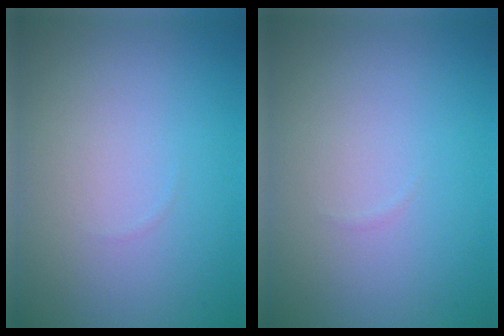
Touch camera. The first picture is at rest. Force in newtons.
{"total": 0.0}